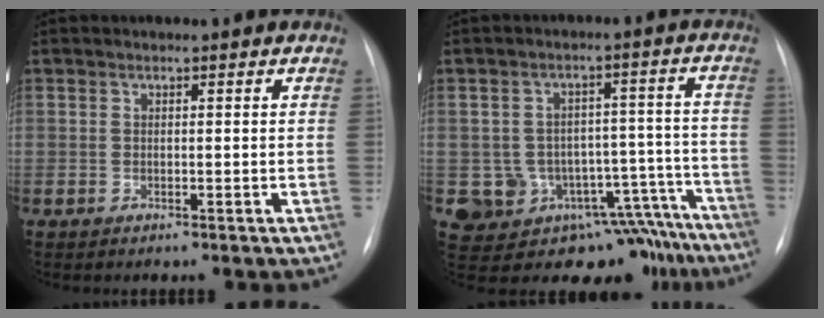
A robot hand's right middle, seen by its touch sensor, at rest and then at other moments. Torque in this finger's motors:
{"motor_torque": [0.07, -0.18, 0.00, 0.00]}